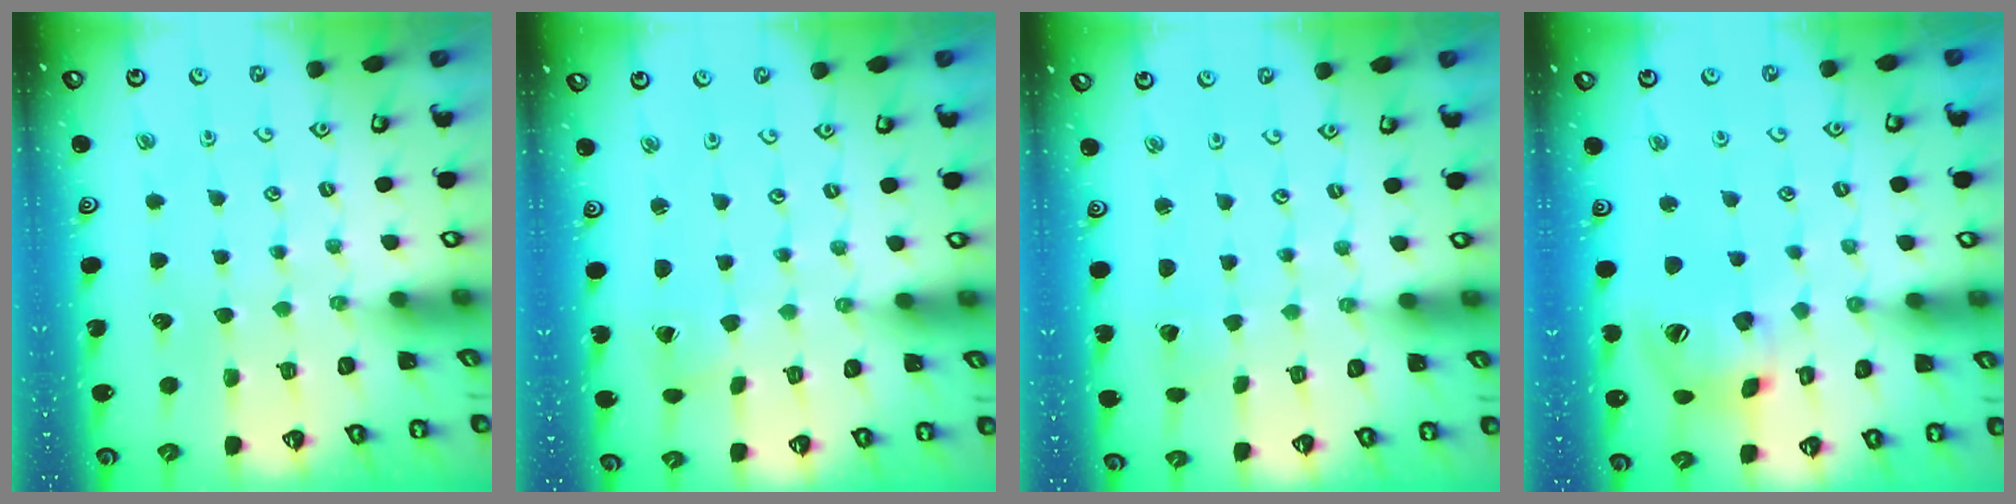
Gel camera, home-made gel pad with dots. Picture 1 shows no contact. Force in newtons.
{"total": 2.5, "press": 2.5, "slide": 0.1}
{"total": 1.0, "press": 1.0, "slide": 0.1}
{"total": 16.0, "press": 15.8, "slide": 2.3}